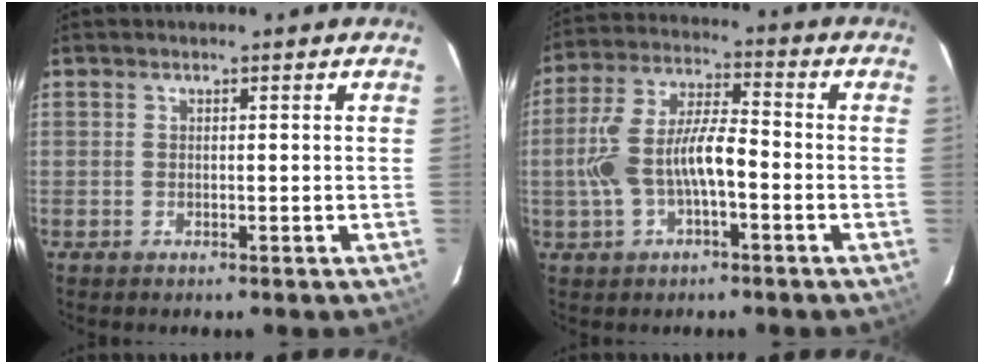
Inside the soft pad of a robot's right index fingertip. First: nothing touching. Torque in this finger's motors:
{"motor_torque": [0.47, -0.13, 0.45, 0.19]}